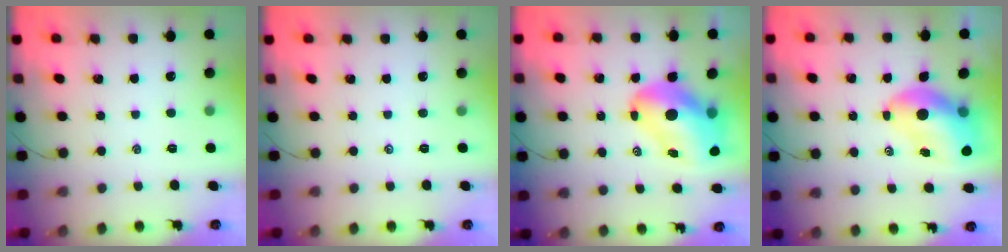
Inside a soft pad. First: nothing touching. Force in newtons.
{"total": 0.0}
{"total": 14.4, "press": 13.8, "slide": 3.8}
{"total": 9.6, "press": 9.2, "slide": 2.6}